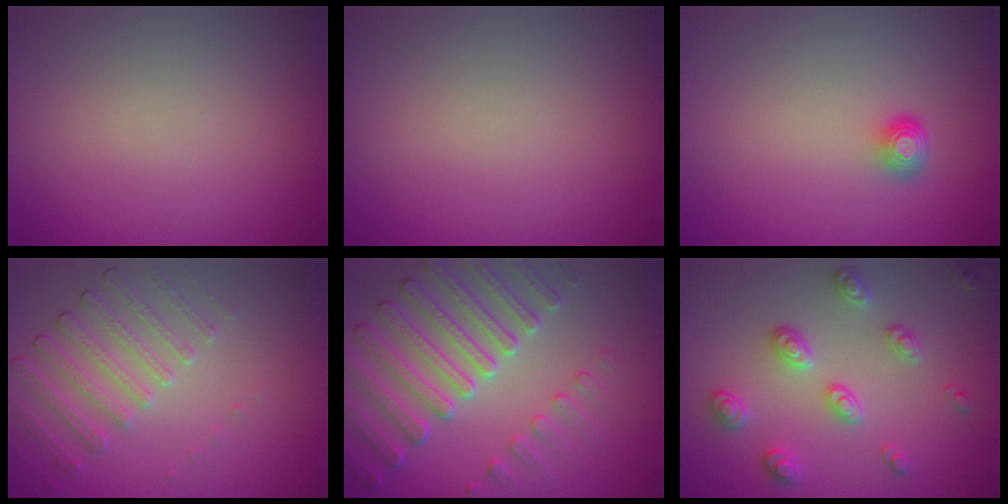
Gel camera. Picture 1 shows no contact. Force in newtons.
{"total": 0.0}
{"total": 1.7, "press": 1.2, "slide": 1.1}
{"total": 2.5, "press": 2.2, "slide": 1.3}
{"total": 7.5, "press": 5.5, "slide": 5.0}
{"total": 3.0, "press": 2.9, "slide": 0.6}